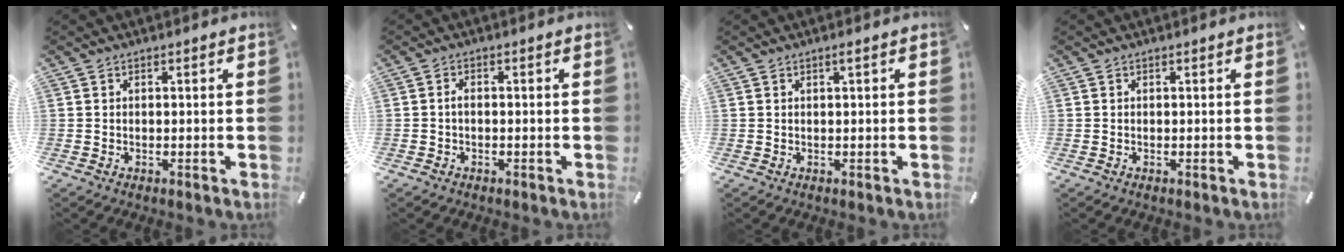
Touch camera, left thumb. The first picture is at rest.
{"total": 1.5, "force": [-0.5, 0.9, 1.1], "torque": [-0.023, 0.005, -0.012]}
{"total": 1.3, "force": [0.4, 0.1, 1.2], "torque": [-0.024, 0.000, 0.005]}
{"total": 0.0}